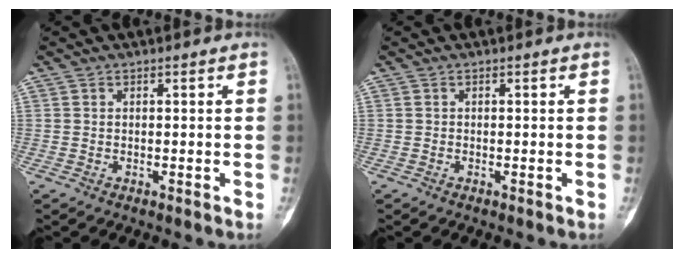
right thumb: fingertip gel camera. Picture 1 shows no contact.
{"total": 0.0}